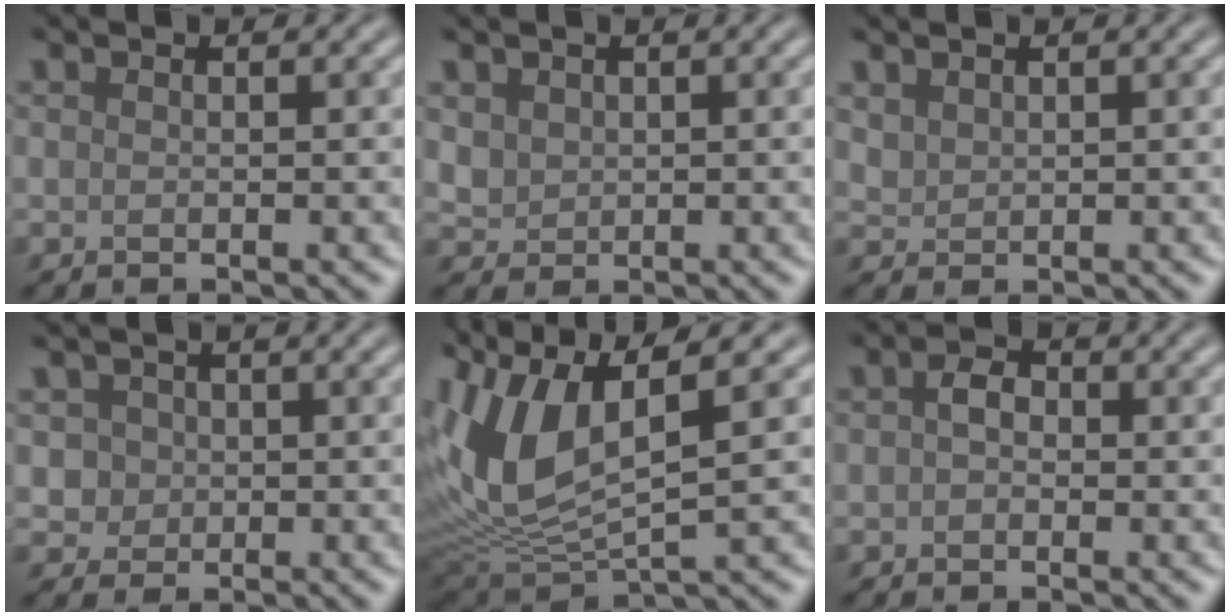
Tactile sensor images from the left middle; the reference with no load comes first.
{"total": 1.5, "force": [0.6, 1.3, 0.5], "torque": [-0.013, -0.006, 0.019]}
{"total": 1.2, "force": [0.8, 0.8, 0.3], "torque": [-0.011, -0.001, 0.023]}
{"total": 3.0, "force": [0.9, 2.7, 1.1], "torque": [-0.013, 0.008, 0.014]}
{"total": 9.9, "force": [2.3, 4.2, 8.6], "torque": [-0.198, -0.001, 0.046]}
{"total": 1.9, "force": [-0.1, 1.4, 1.3], "torque": [-0.023, 0.002, -0.010]}